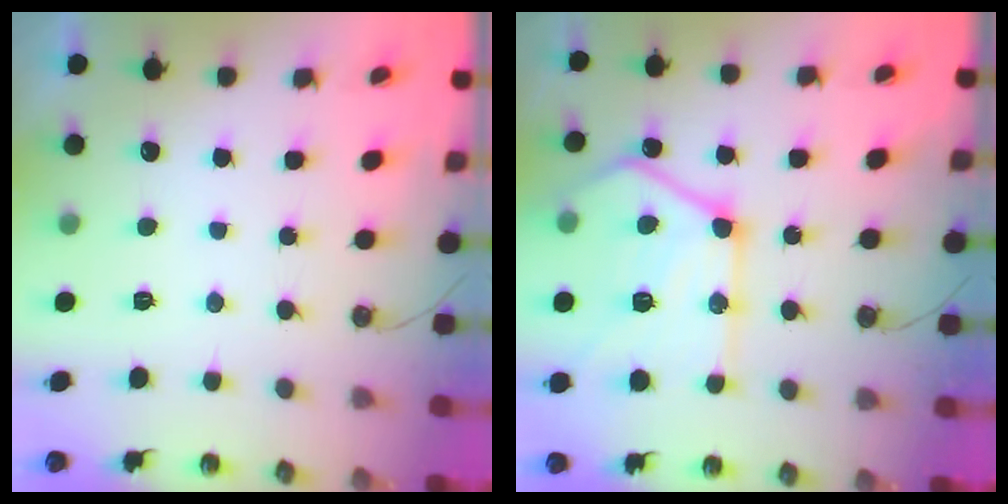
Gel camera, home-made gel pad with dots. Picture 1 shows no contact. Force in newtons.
{"total": 22.2, "press": 22.2, "slide": 1.9}